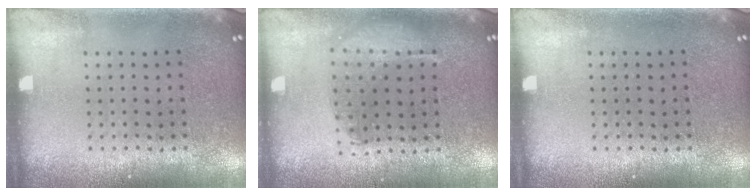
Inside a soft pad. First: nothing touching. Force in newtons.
{"total": 1.4, "press": 1.3, "slide": 0.5}
{"total": 0.0}